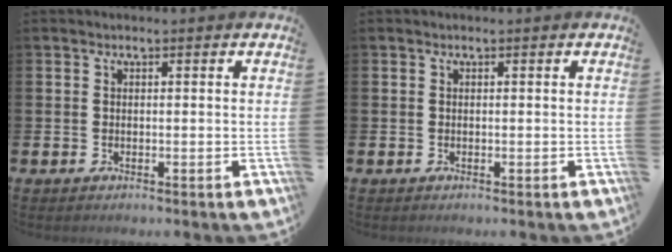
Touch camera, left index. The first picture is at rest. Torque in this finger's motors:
{"motor_torque": [-0.02, 0.02, 0.00, 0.00]}